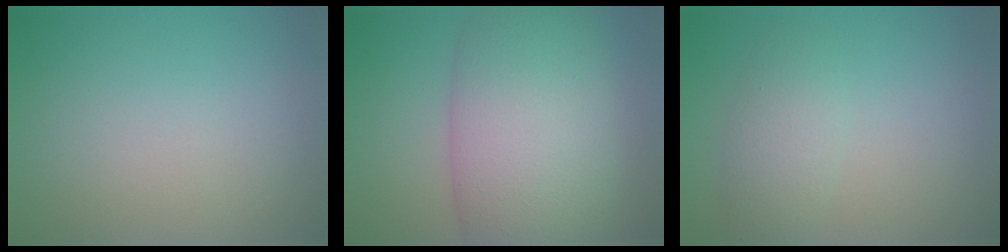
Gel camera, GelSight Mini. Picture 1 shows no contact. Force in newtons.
{"total": 11.2, "press": 11.2, "slide": 0.3}
{"total": 2.7, "press": 2.7, "slide": 0.1}